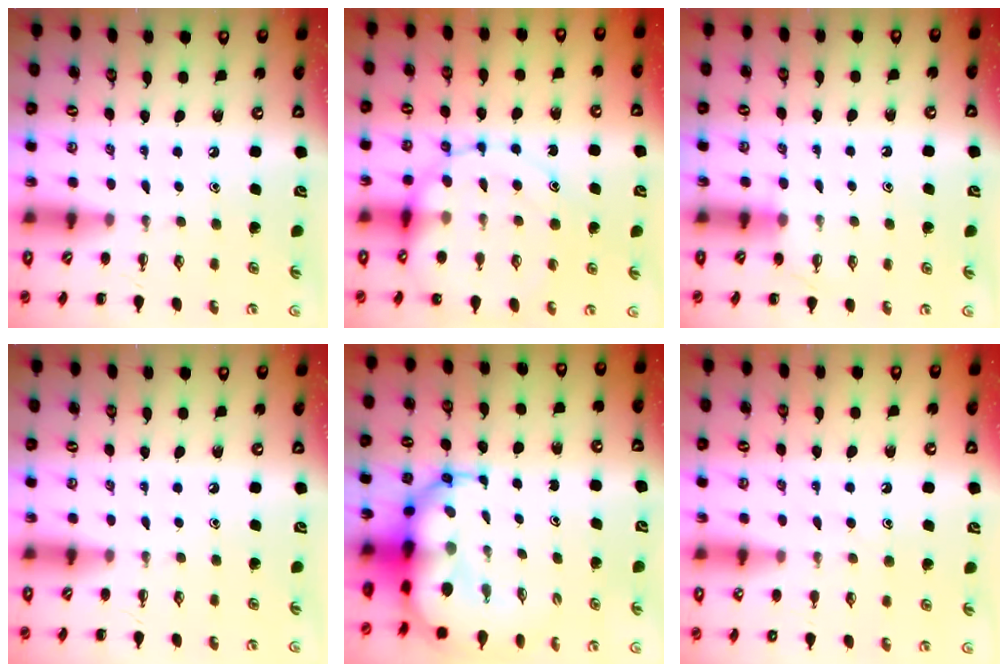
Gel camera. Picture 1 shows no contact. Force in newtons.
{"total": 15.7, "press": 15.6, "slide": 1.7}
{"total": 4.1, "press": 3.9, "slide": 1.0}
{"total": 0.0}
{"total": 12.4, "press": 12.0, "slide": 3.1}
{"total": 7.0, "press": 6.9, "slide": 1.0}